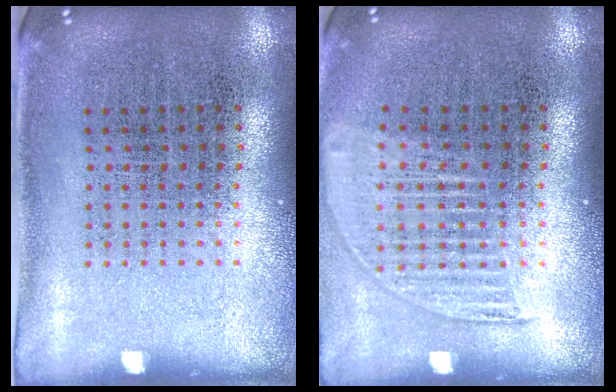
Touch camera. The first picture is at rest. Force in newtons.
{"total": 1.3, "press": 1.2, "slide": 0.6}